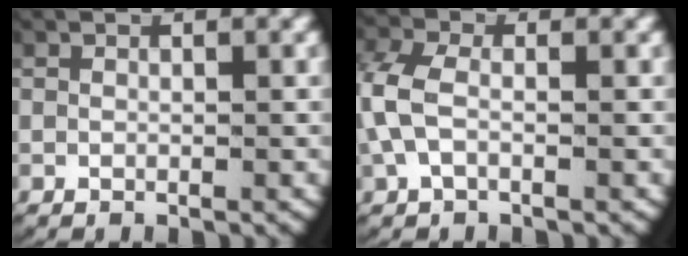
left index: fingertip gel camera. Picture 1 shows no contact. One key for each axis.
{"total": 3.7, "fx": -0.2, "fy": 2.6, "fz": 2.6, "tx": -0.087, "ty": -0.010, "tz": 0.001}